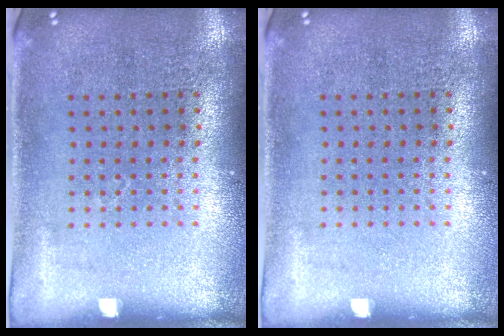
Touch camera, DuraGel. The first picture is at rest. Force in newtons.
{"total": 0.0}